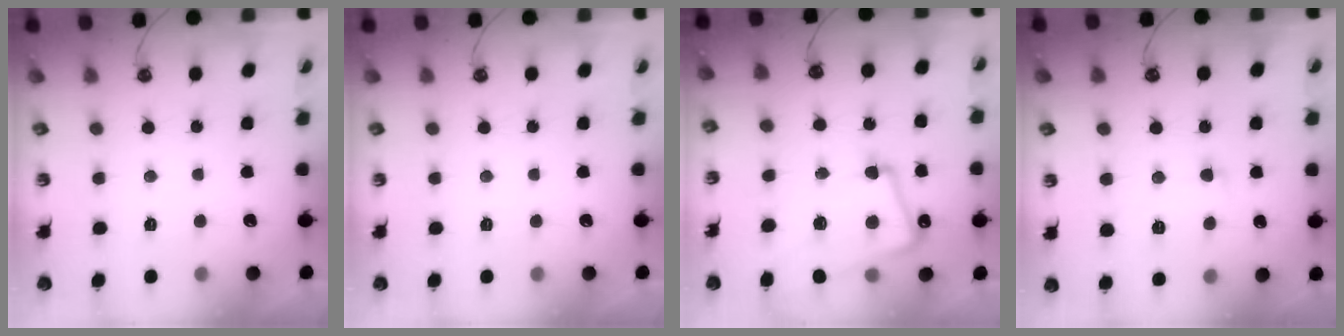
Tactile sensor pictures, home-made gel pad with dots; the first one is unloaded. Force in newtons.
{"total": 0.0}
{"total": 9.1, "press": 9.0, "slide": 1.2}
{"total": 1.6, "press": 1.4, "slide": 0.8}